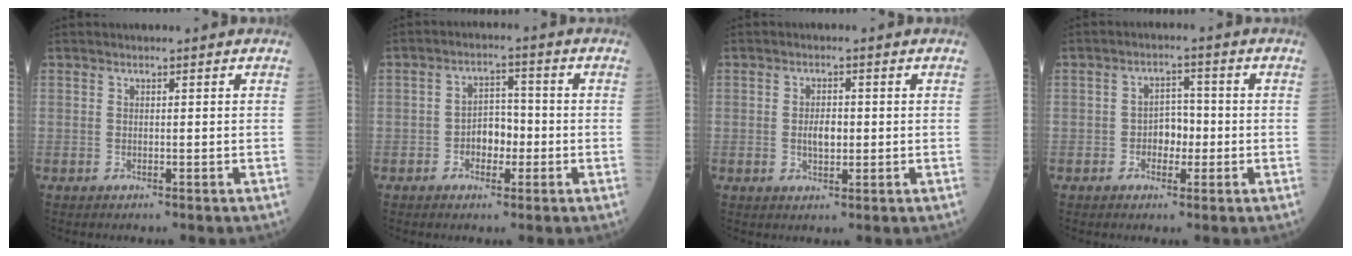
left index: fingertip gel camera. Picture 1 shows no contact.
{"total": 4.4, "force": [-1.3, 2.8, 3.2], "torque": [-0.052, 0.013, -0.025]}
{"total": 2.9, "force": [0.0, 1.5, 2.5], "torque": [-0.047, 0.001, 0.000]}
{"total": 3.6, "force": [-0.8, 2.4, 2.6], "torque": [-0.038, 0.010, -0.017]}